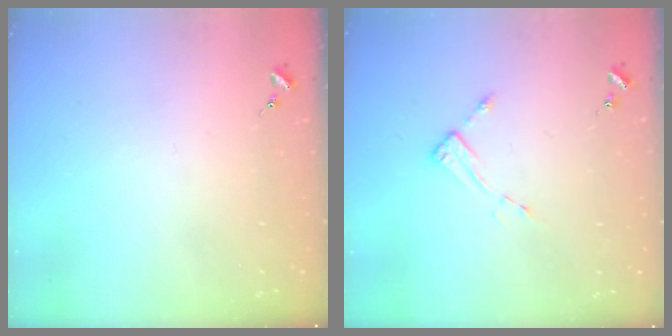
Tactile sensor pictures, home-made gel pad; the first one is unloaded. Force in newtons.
{"total": 3.8, "press": 3.8, "slide": 0.3}